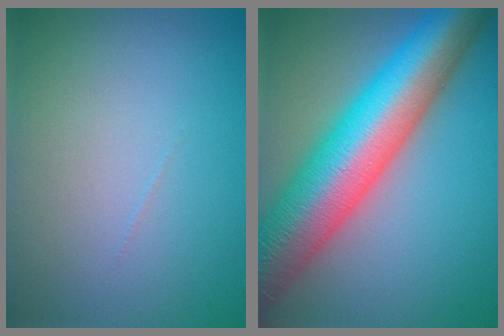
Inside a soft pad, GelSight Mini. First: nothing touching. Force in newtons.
{"total": 13.6, "press": 13.6, "slide": 0.5}